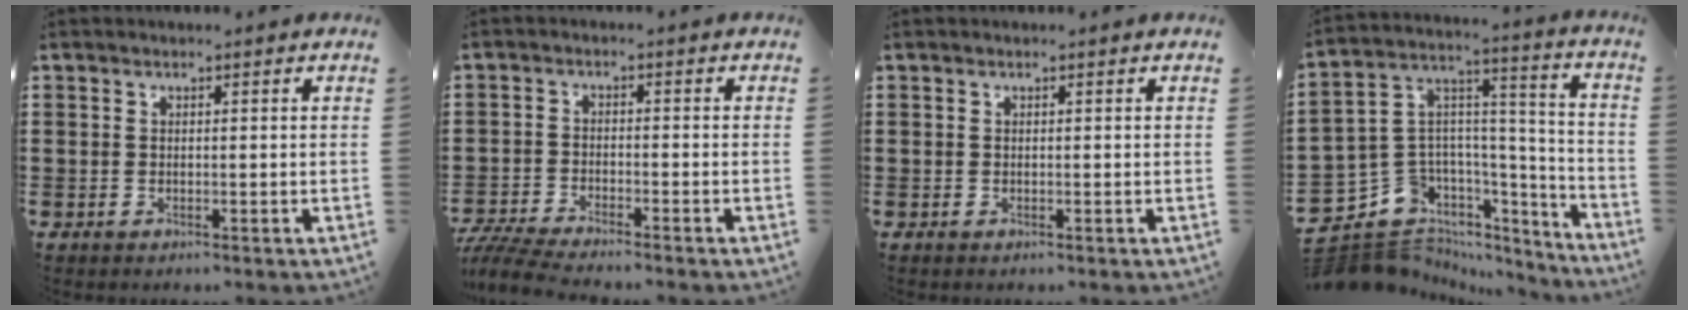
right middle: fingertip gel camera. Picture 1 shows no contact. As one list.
[{"total": 4.6, "force": [-4.5, 0.1, 1.3], "torque": [-0.041, -0.012, -0.093]}, {"total": 0.0}, {"total": 10.1, "force": [-7.1, 7.1, 1.7], "torque": [-0.074, -0.004, -0.133]}]